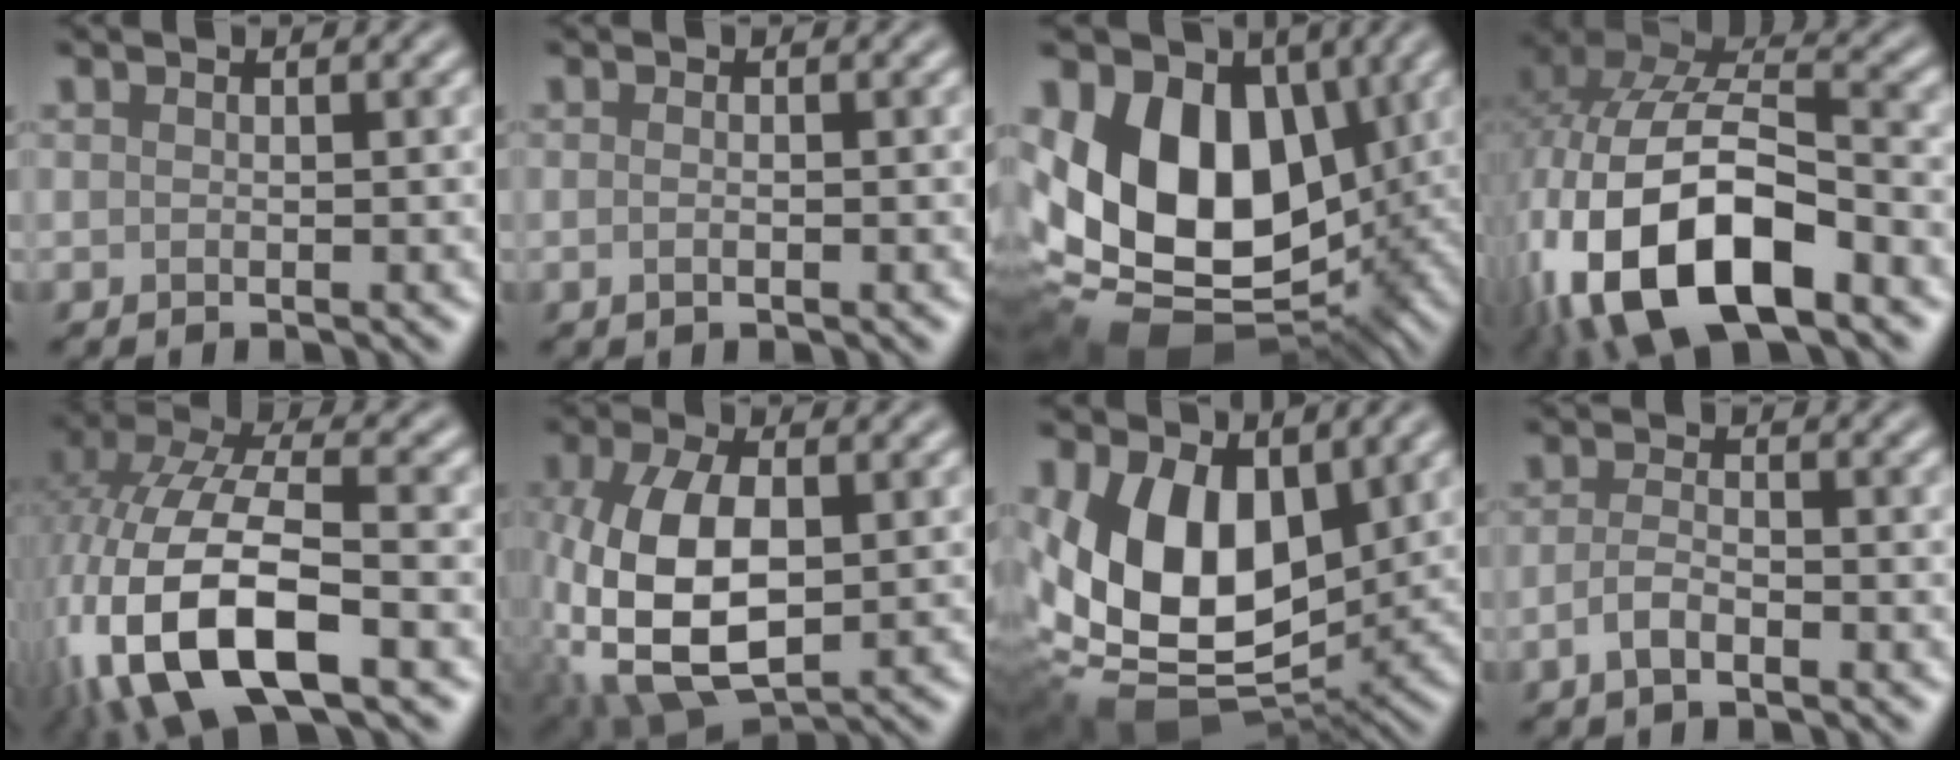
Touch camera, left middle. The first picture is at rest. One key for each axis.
{"total": 0.9, "fx": -0.1, "fy": 0.4, "fz": 0.9, "tx": -0.008, "ty": -0.006, "tz": -0.005}
{"total": 15.8, "fx": 1.8, "fy": 10.5, "fz": 11.7, "tx": -0.206, "ty": -0.013, "tz": 0.031}
{"total": 15.8, "fx": -6.3, "fy": 7.9, "fz": 12.1, "tx": -0.243, "ty": -0.011, "tz": -0.118}
{"total": 13.7, "fx": -5.4, "fy": 6.0, "fz": 11.0, "tx": -0.237, "ty": -0.003, "tz": -0.104}
{"total": 10.8, "fx": -1.4, "fy": 6.0, "fz": 8.9, "tx": -0.211, "ty": -0.013, "tz": -0.023}
{"total": 11.5, "fx": 1.8, "fy": 7.4, "fz": 8.7, "tx": -0.167, "ty": -0.027, "tz": 0.032}
{"total": 2.2, "fx": -1.1, "fy": 0.8, "fz": 1.7, "tx": -0.036, "ty": 0.002, "tz": -0.025}